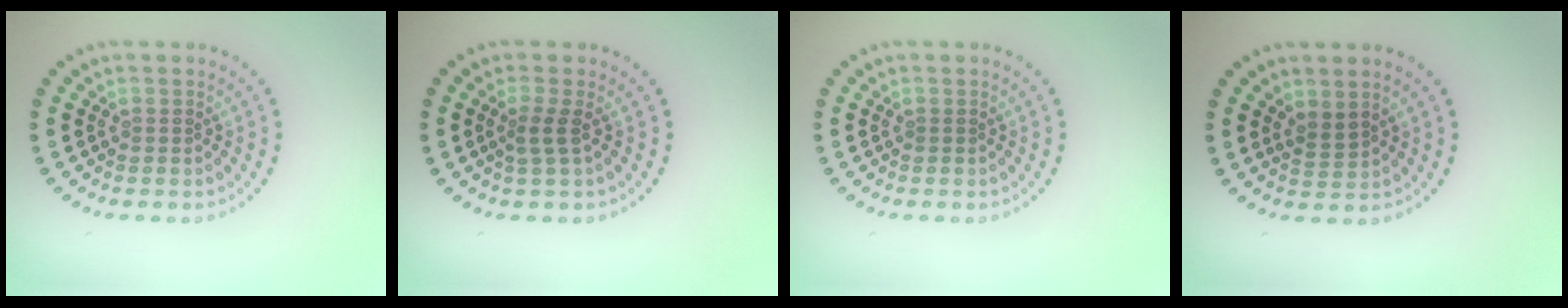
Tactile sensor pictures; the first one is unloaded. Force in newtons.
{"total": 1.7, "press": 1.2, "slide": 1.2}
{"total": 0.0}
{"total": 1.4, "press": 1.2, "slide": 0.8}